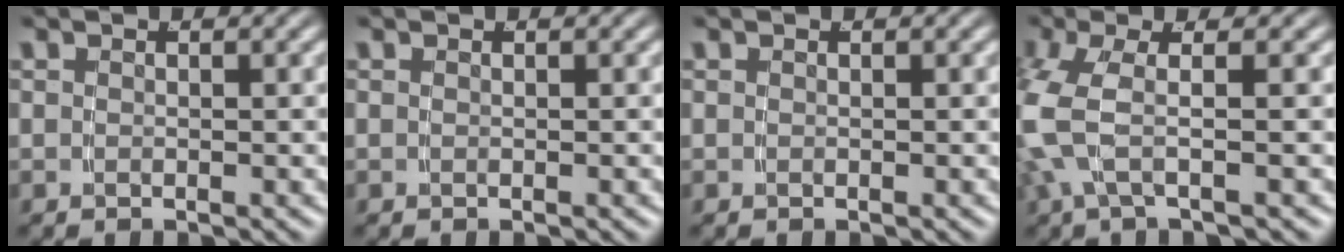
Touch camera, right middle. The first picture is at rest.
{"total": 0.0}
{"total": 0.0}
{"total": 4.4, "force": [0.2, 1.7, 4.0], "torque": [-0.100, 0.000, 0.003]}